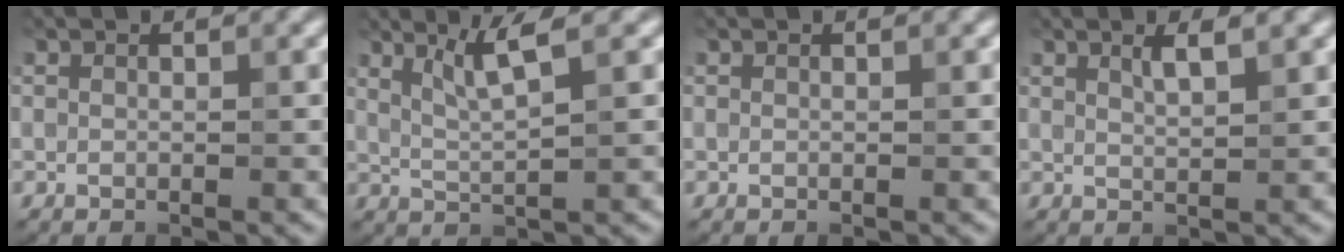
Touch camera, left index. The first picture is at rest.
{"total": 3.1, "force": [1.5, 0.3, 2.6], "torque": [-0.054, -0.004, 0.036]}
{"total": 0.0}
{"total": 1.7, "force": [1.0, 0.5, 1.4], "torque": [-0.023, 0.002, 0.016]}